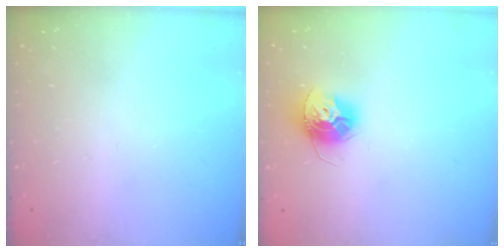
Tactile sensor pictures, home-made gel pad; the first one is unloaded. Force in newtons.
{"total": 11.3, "press": 11.3, "slide": 0.7}